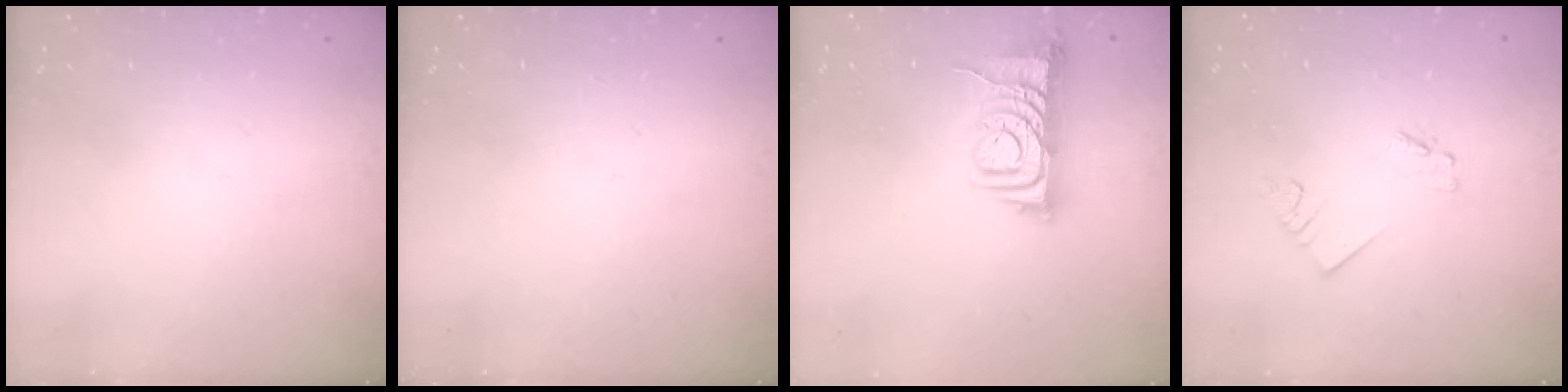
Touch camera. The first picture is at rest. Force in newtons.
{"total": 0.0}
{"total": 7.9, "press": 7.9, "slide": 1.0}
{"total": 1.8, "press": 1.7, "slide": 0.2}